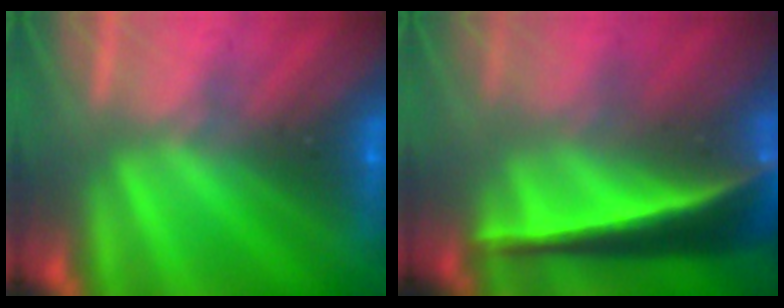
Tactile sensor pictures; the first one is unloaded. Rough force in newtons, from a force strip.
{"total": 7.5}